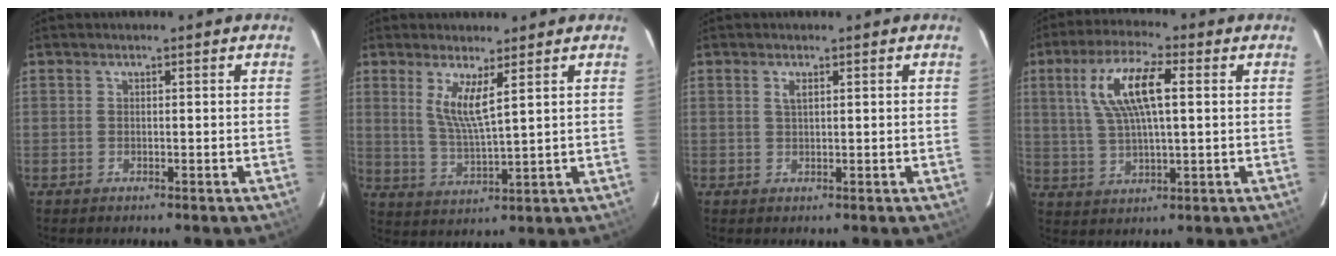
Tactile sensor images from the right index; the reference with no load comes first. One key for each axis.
{"total": 6.3, "fx": 3.0, "fy": 0.4, "fz": 5.5, "tx": -0.109, "ty": -0.016, "tz": 0.060}
{"total": 1.3, "fx": 0.6, "fy": 0.4, "fz": 1.1, "tx": -0.021, "ty": 0.001, "tz": 0.010}
{"total": 11.5, "fx": 3.0, "fy": 3.5, "fz": 10.6, "tx": -0.207, "ty": 0.015, "tz": 0.061}